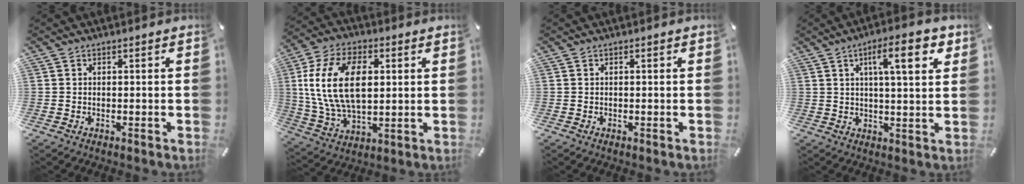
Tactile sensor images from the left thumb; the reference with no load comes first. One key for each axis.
{"total": 17.0, "fx": 2.8, "fy": 10.3, "fz": 13.2, "tx": -0.299, "ty": 0.009, "tz": 0.048}
{"total": 0.0}
{"total": 11.8, "fx": 5.0, "fy": 3.1, "fz": 10.2, "tx": -0.157, "ty": -0.010, "tz": 0.074}